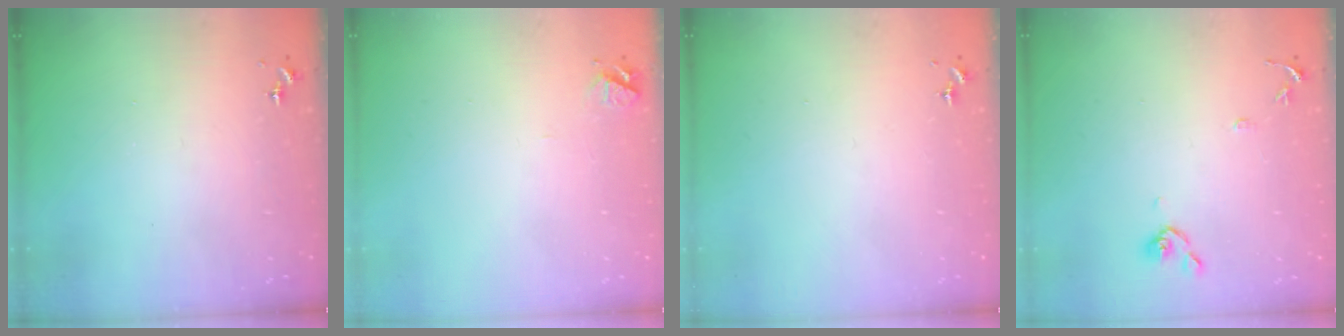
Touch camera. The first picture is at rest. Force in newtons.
{"total": 4.9, "press": 4.9, "slide": 0.5}
{"total": 0.0}
{"total": 8.6, "press": 8.6, "slide": 0.7}